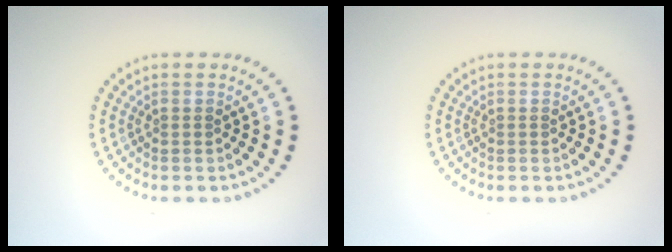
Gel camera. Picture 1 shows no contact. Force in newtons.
{"total": 0.0}